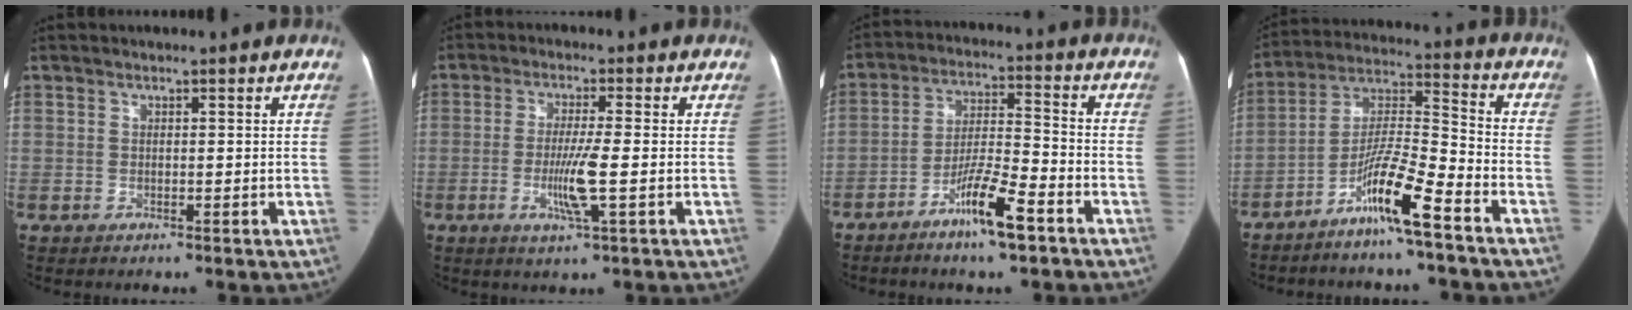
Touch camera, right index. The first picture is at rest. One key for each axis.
{"total": 6.3, "fx": -1.5, "fy": -0.4, "fz": 6.1, "tx": -0.117, "ty": -0.015, "tz": -0.029}
{"total": 9.6, "fx": -5.9, "fy": 0.8, "fz": 7.5, "tx": -0.143, "ty": -0.005, "tz": -0.106}
{"total": 11.2, "fx": -7.2, "fy": -0.1, "fz": 8.6, "tx": -0.167, "ty": -0.002, "tz": -0.136}